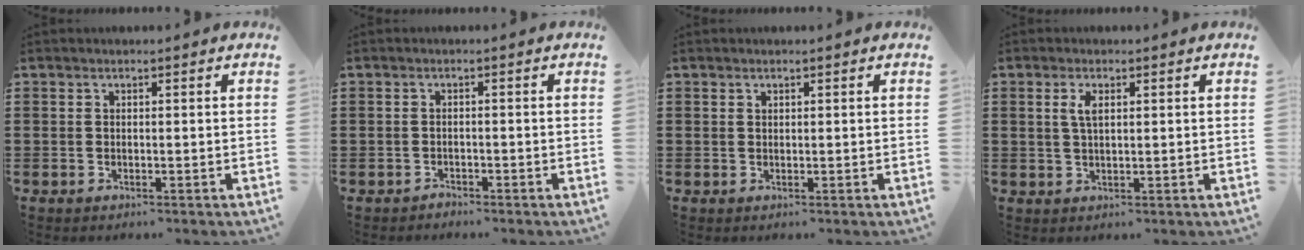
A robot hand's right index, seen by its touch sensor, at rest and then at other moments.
{"total": 1.1, "force": [-1.0, 0.4, -0.2], "torque": [-0.001, 0.006, -0.024]}
{"total": 0.5, "force": [0.4, 0.4, 0.1], "torque": [-0.003, 0.002, 0.007]}
{"total": 2.6, "force": [0.8, 1.0, 2.2], "torque": [-0.049, 0.006, 0.013]}